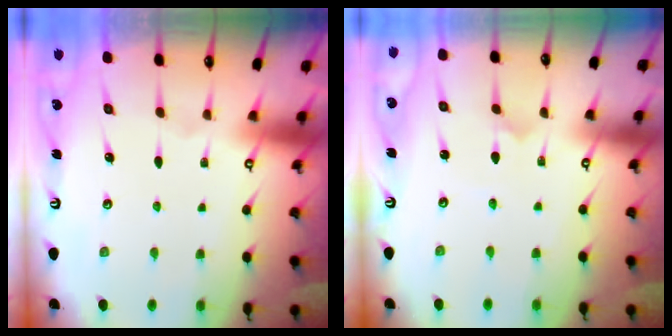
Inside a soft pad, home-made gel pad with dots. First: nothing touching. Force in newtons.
{"total": 1.0, "press": 1.0, "slide": 0.0}